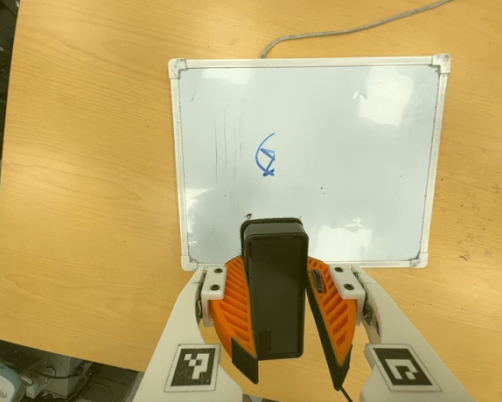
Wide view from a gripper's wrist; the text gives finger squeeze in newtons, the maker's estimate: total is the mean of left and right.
{"total": 8.4, "left": 8.8, "right": 7.9}